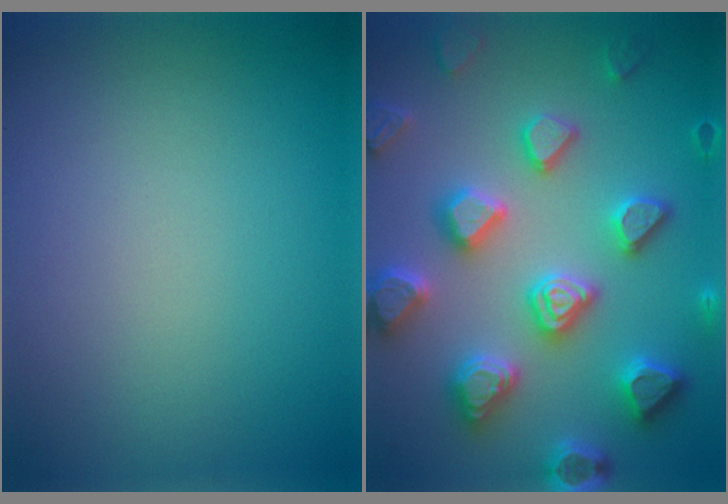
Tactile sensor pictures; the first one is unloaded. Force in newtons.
{"total": 7.3, "press": 7.1, "slide": 1.7}